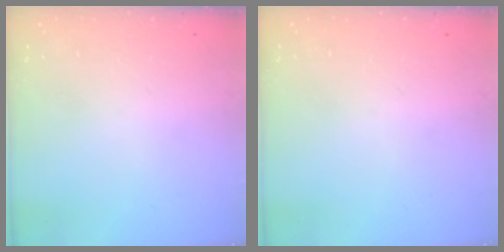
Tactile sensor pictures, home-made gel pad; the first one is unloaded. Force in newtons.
{"total": 0.0}